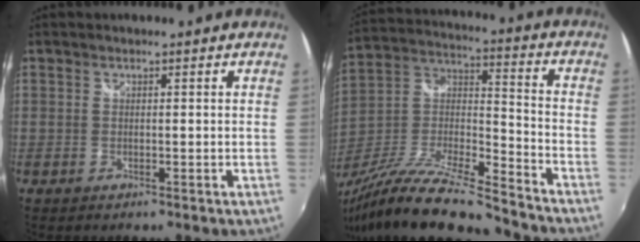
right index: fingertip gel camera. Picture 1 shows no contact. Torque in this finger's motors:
{"motor_torque": [1.04, -1.10, 0.18, 0.09]}